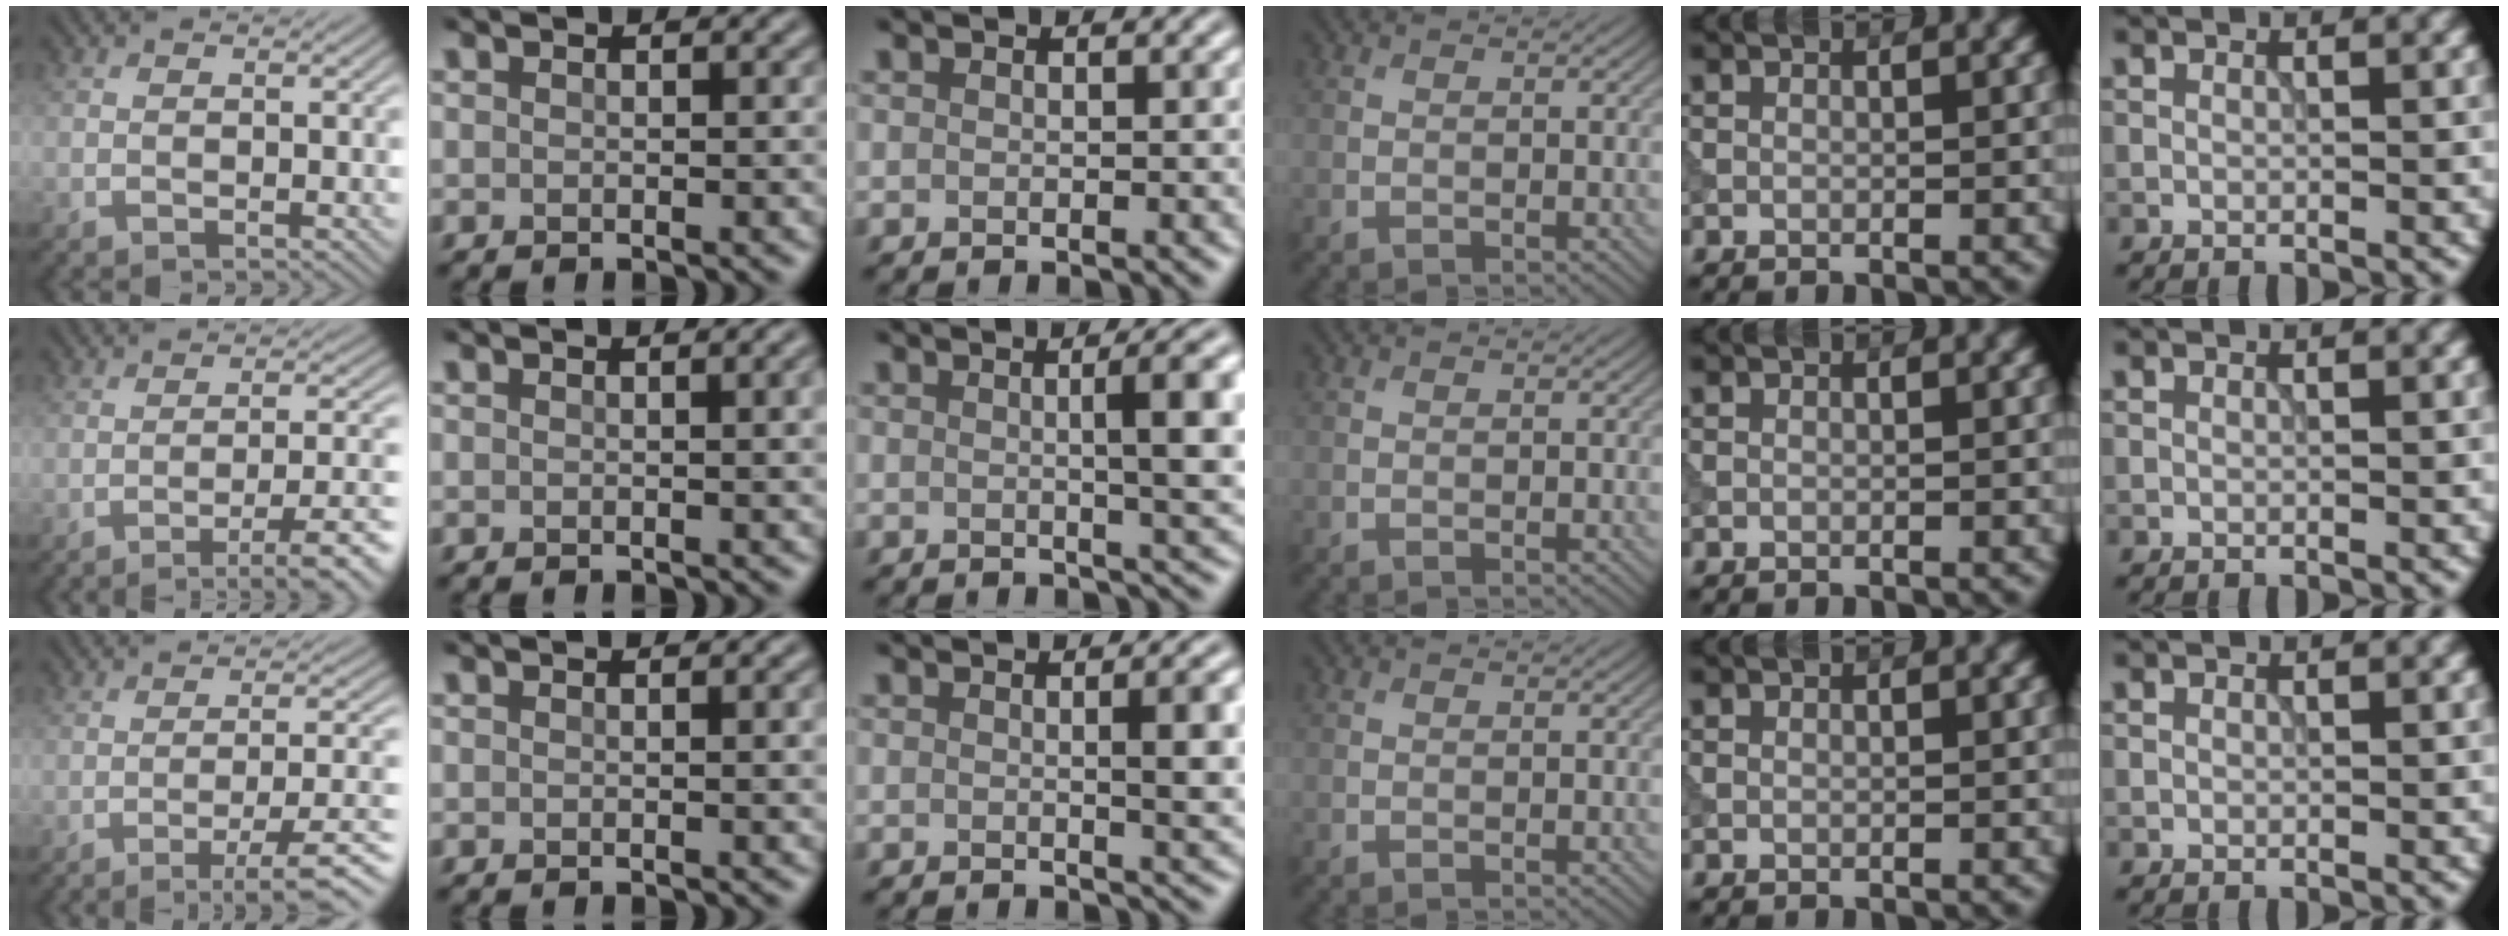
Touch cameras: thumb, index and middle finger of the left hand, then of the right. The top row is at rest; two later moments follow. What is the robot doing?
{"motion": "dispense", "object": "syringe"}